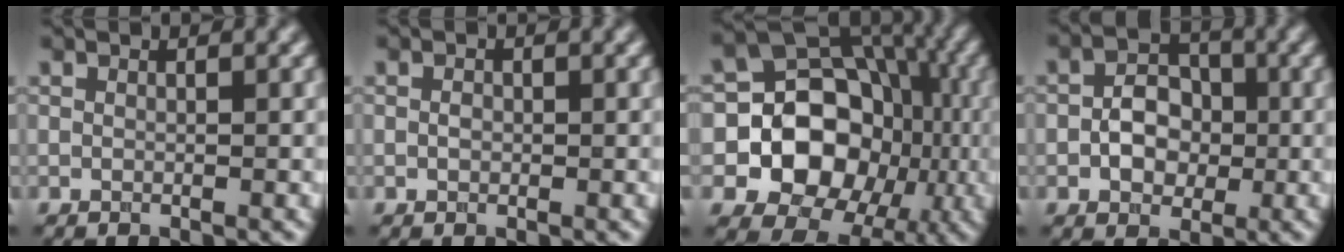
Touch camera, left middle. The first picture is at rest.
{"total": 0.8, "force": [-0.1, 0.6, 0.5], "torque": [-0.009, -0.001, -0.002]}
{"total": 14.3, "force": [-2.4, 12.2, 7.1], "torque": [-0.087, 0.002, -0.068]}
{"total": 3.9, "force": [-0.7, 2.9, 2.5], "torque": [-0.035, 0.005, -0.017]}